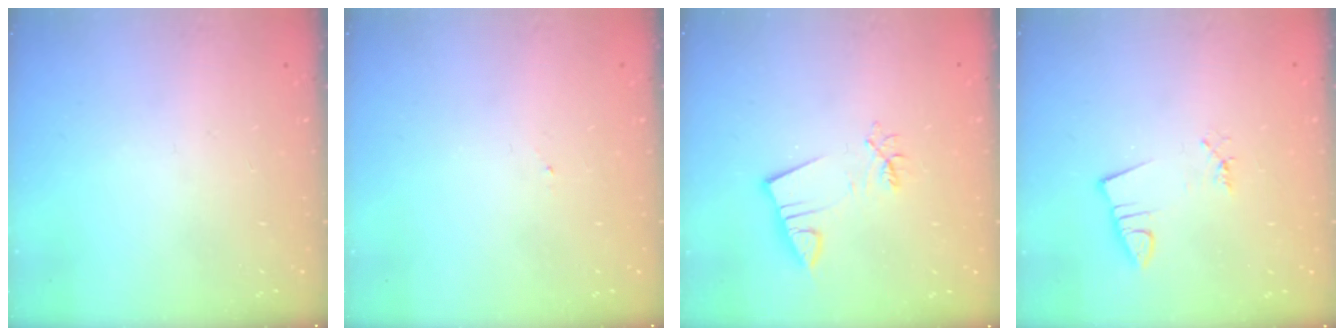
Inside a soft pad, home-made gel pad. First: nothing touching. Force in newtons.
{"total": 2.5, "press": 2.5, "slide": 0.1}
{"total": 4.7, "press": 4.7, "slide": 0.6}
{"total": 1.0, "press": 1.0, "slide": 0.0}